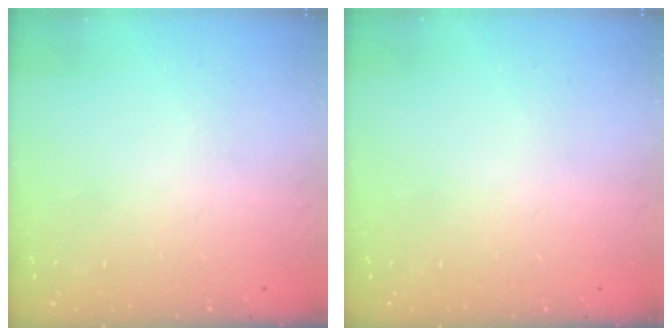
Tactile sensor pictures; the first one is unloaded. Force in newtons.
{"total": 0.0}